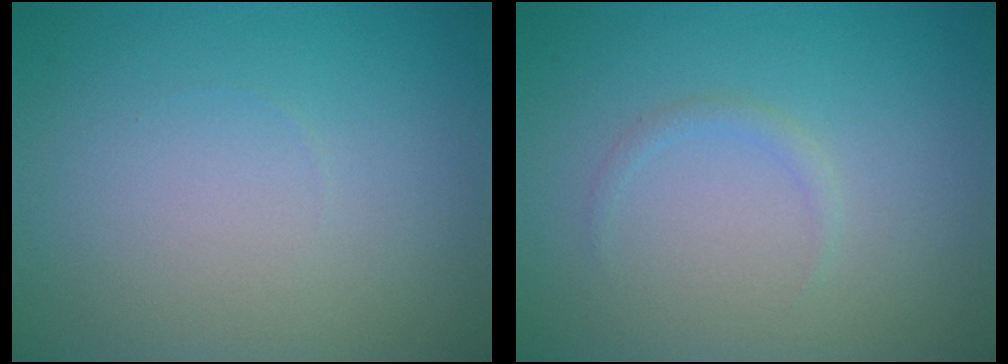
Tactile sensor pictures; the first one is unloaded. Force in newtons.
{"total": 0.7, "press": 0.7, "slide": 0.1}